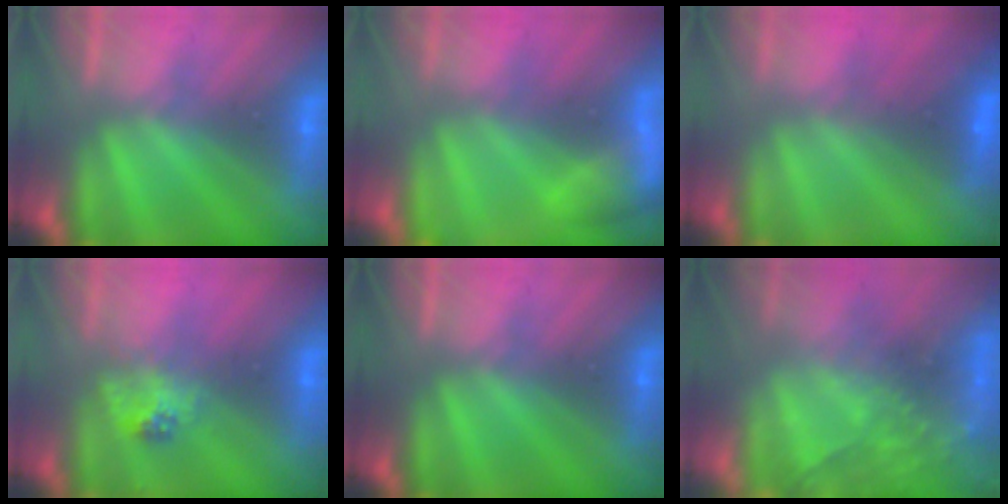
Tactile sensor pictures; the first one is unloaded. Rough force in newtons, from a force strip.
{"total": 5.1}
{"total": 2.2}
{"total": 2.3}
{"total": 0.0}
{"total": 9.6}